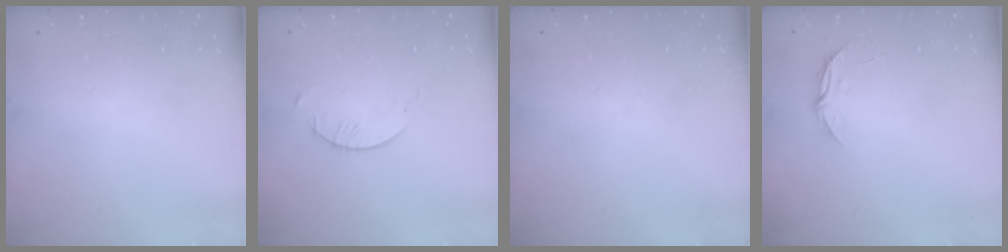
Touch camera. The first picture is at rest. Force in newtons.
{"total": 2.1, "press": 2.1, "slide": 0.3}
{"total": 0.0}
{"total": 5.3, "press": 5.3, "slide": 0.5}